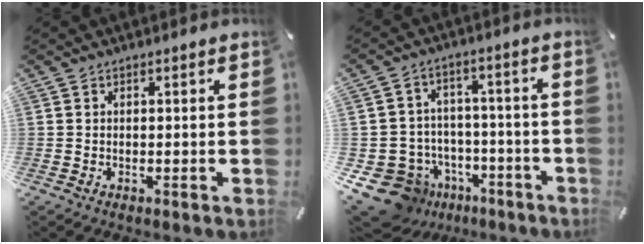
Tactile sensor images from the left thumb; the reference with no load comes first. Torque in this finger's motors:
{"motor_torque": [0.03, 0.48, 0.16, 0.05, 0.10]}